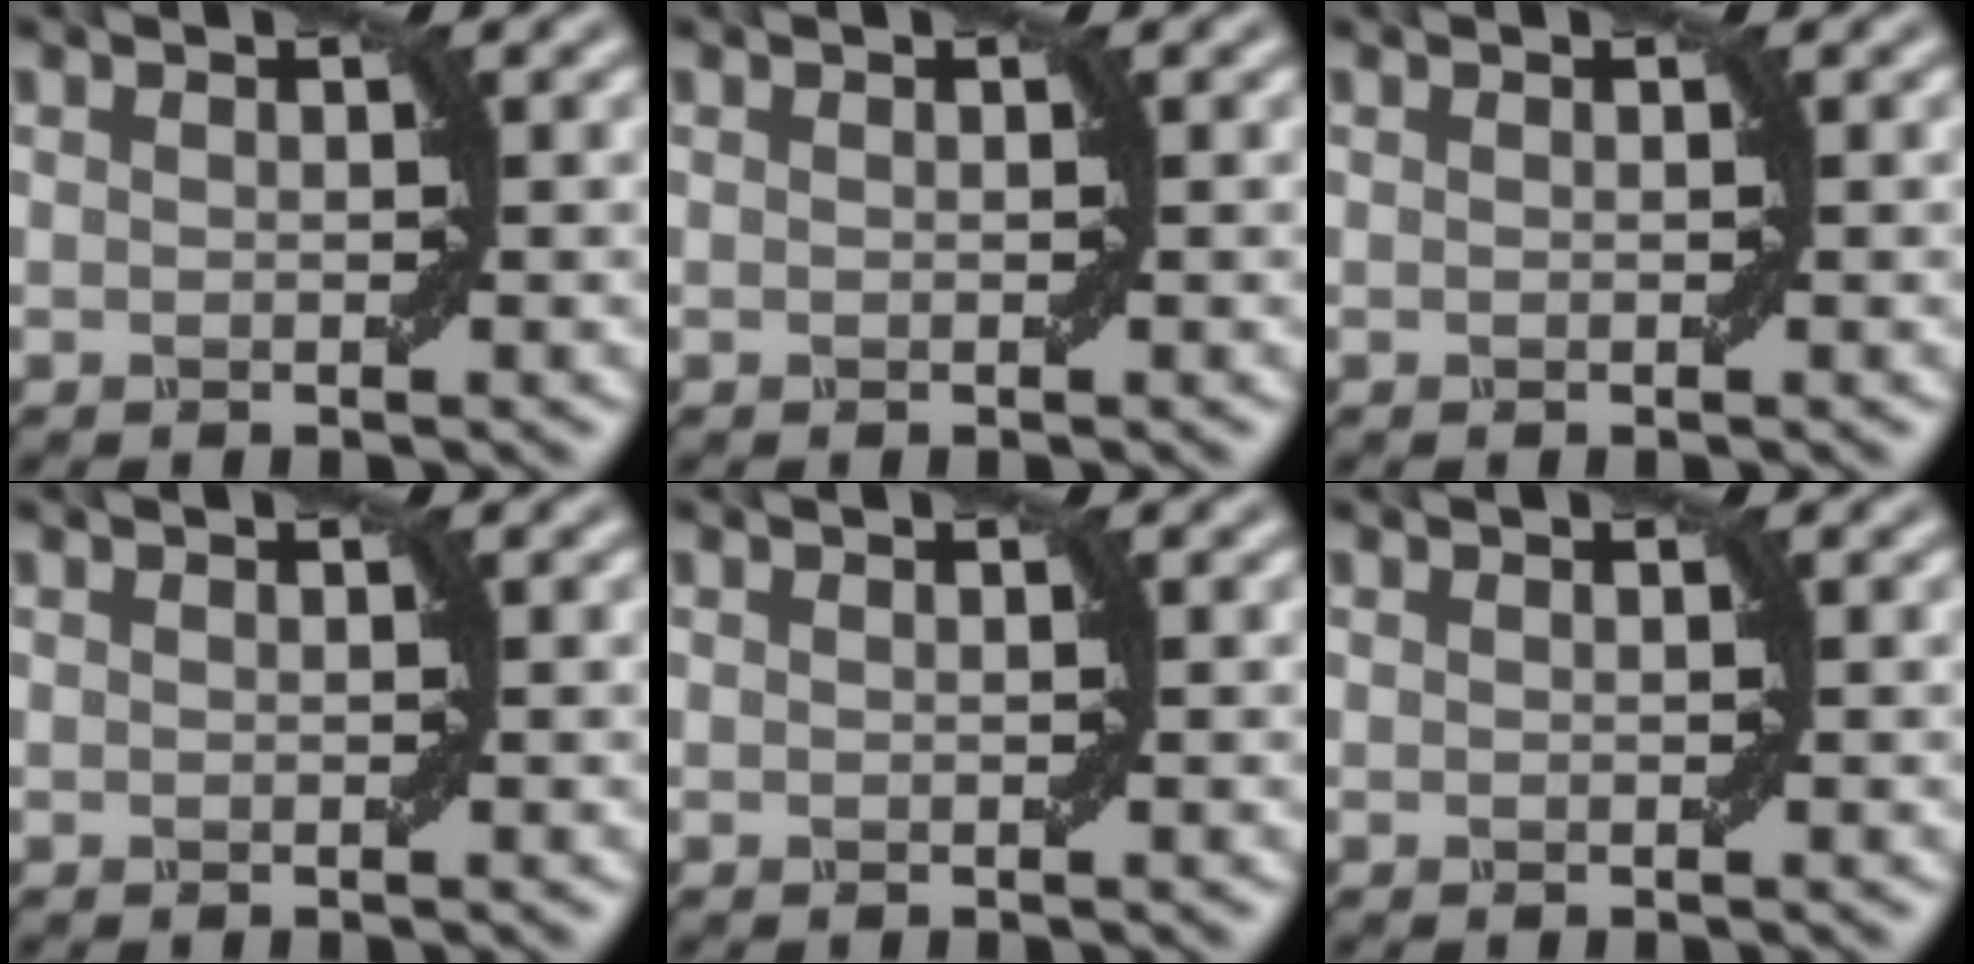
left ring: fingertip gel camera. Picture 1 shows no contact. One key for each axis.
{"total": 0.0}
{"total": 0.0}
{"total": 0.0}
{"total": 0.0}
{"total": 0.0}